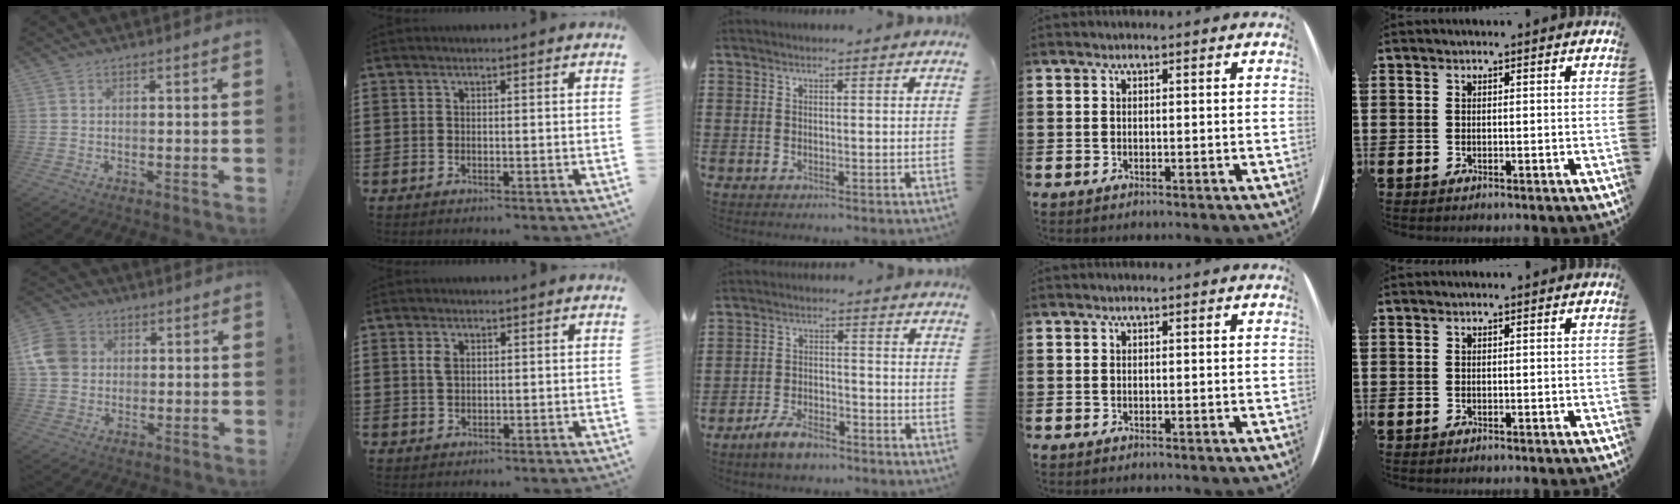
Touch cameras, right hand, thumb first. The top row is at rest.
{"thumb": {"total": 10.3, "force": [1.9, 8.8, 5.0], "torque": [-0.099, 0.004, 0.040]}, "index": {"total": 1.9, "force": [0.6, 1.1, 1.4], "torque": [-0.032, 0.006, 0.010]}, "middle": {"total": 5.1, "force": [-4.2, 1.5, 2.4], "torque": [-0.060, 0.003, -0.085]}}